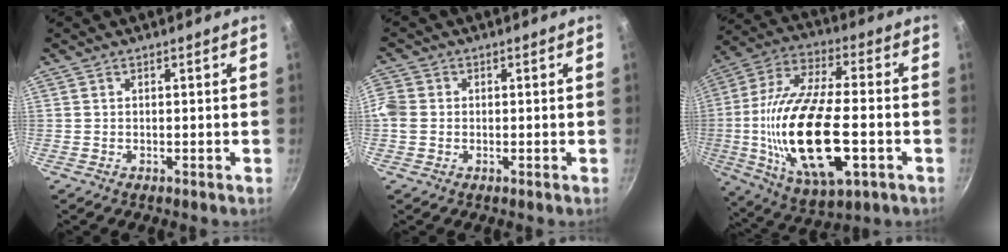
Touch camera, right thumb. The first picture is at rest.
{"total": 4.4, "force": [-0.1, 3.7, 2.3], "torque": [-0.057, 0.008, -0.005]}
{"total": 24.4, "force": [-4.4, 10.1, 21.8], "torque": [-0.438, 0.014, -0.064]}